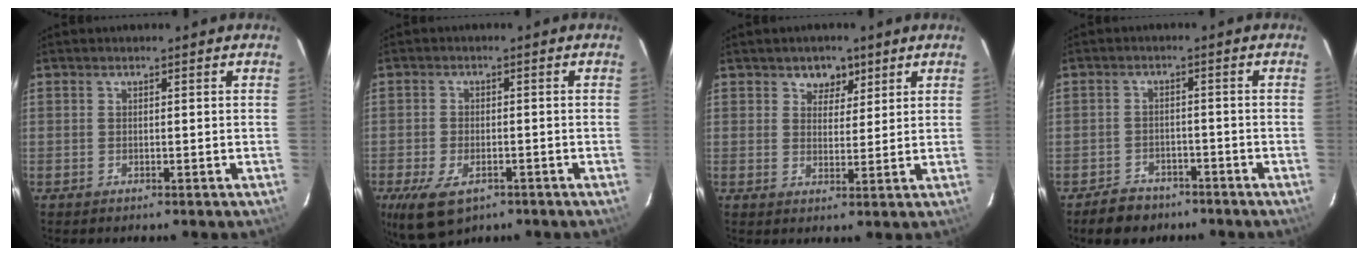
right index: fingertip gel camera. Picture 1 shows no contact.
{"total": 8.9, "force": [-4.9, 4.8, 5.7], "torque": [-0.130, -0.024, -0.084]}
{"total": 4.2, "force": [2.6, 3.1, 1.1], "torque": [-0.005, -0.001, 0.041]}
{"total": 6.3, "force": [-4.7, 4.0, 1.3], "torque": [-0.043, 0.017, -0.066]}